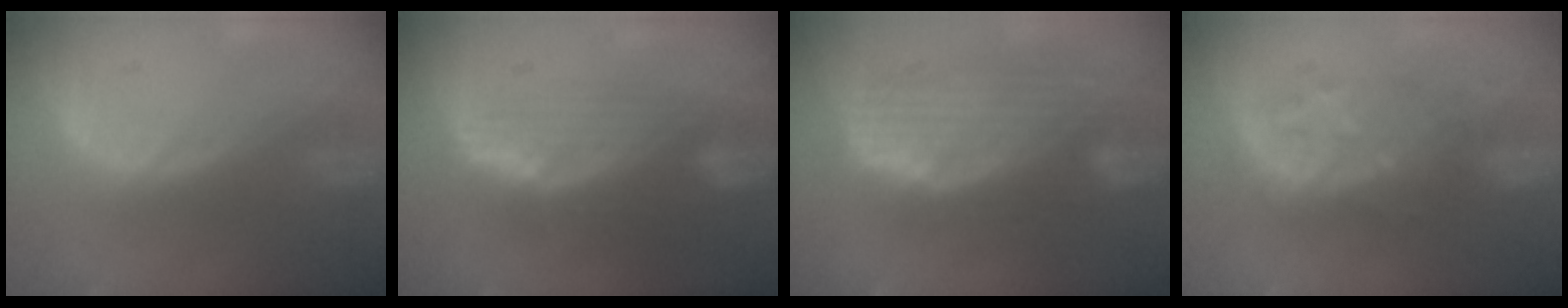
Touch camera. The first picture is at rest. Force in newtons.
{"total": 7.5, "press": 6.9, "slide": 3.0}
{"total": 10.0, "press": 8.9, "slide": 4.6}
{"total": 7.8, "press": 7.6, "slide": 1.9}